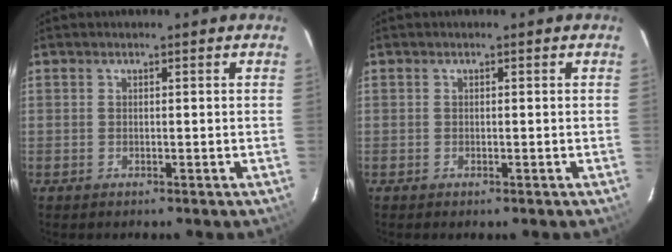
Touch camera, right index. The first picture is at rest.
{"total": 0.0}